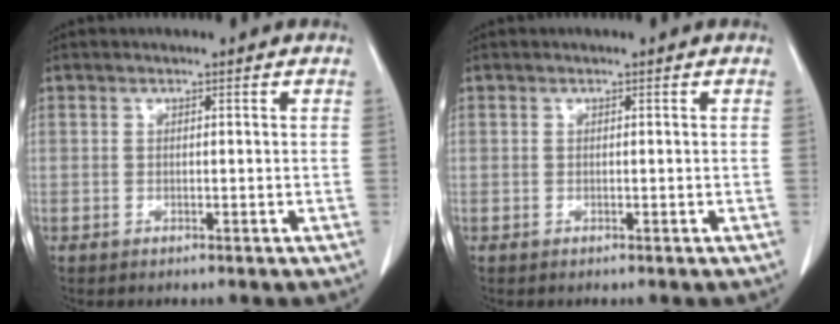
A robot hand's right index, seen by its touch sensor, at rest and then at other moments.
{"total": 0.0}